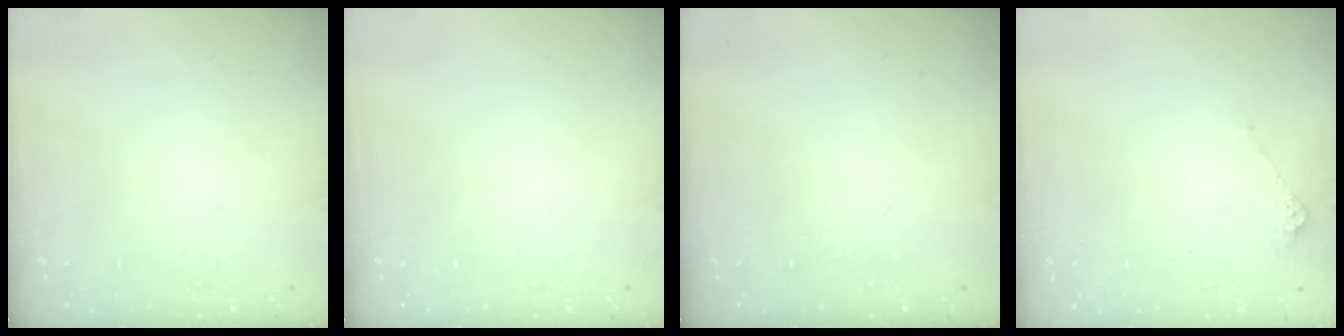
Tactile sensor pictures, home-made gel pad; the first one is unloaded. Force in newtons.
{"total": 0.0}
{"total": 0.0}
{"total": 4.3, "press": 4.2, "slide": 0.5}